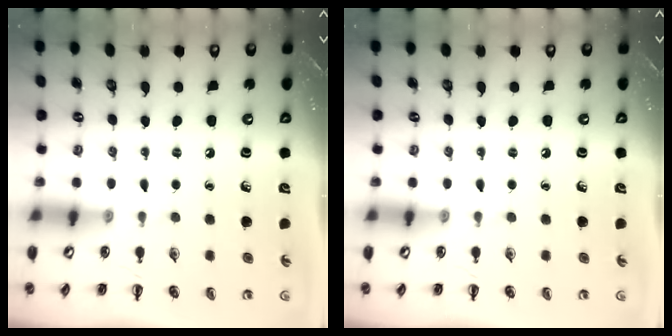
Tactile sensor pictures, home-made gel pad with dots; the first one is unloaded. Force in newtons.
{"total": 0.0}